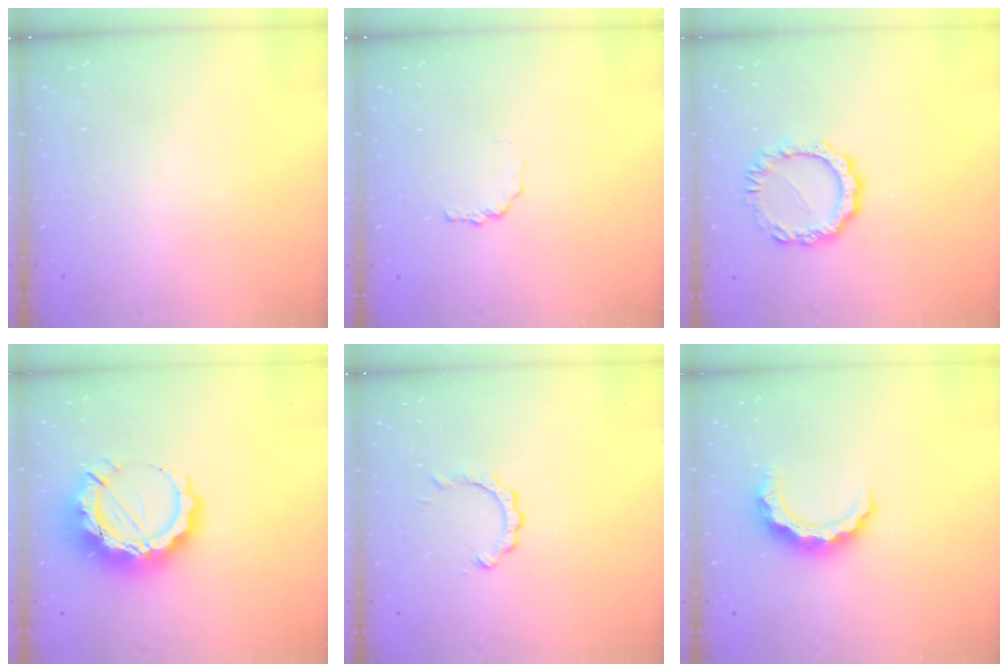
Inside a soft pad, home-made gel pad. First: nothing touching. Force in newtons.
{"total": 1.7, "press": 1.6, "slide": 0.2}
{"total": 9.4, "press": 9.4, "slide": 0.8}
{"total": 15.1, "press": 15.0, "slide": 1.4}
{"total": 2.8, "press": 2.8, "slide": 0.4}
{"total": 8.1, "press": 8.1, "slide": 0.8}